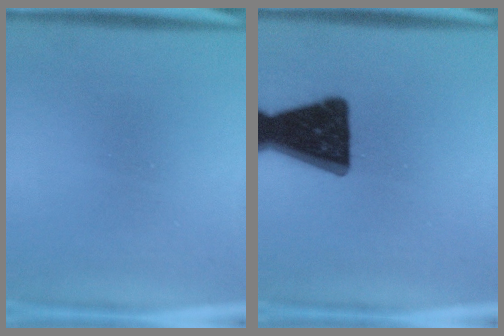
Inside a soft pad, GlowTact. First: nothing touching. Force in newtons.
{"total": 18.0}